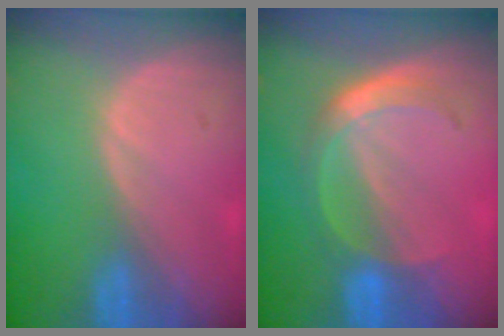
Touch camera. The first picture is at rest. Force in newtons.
{"total": 6.0, "press": 5.2, "slide": 3.0}